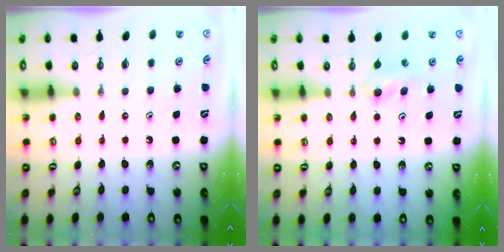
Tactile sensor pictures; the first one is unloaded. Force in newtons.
{"total": 4.2, "press": 4.1, "slide": 0.6}